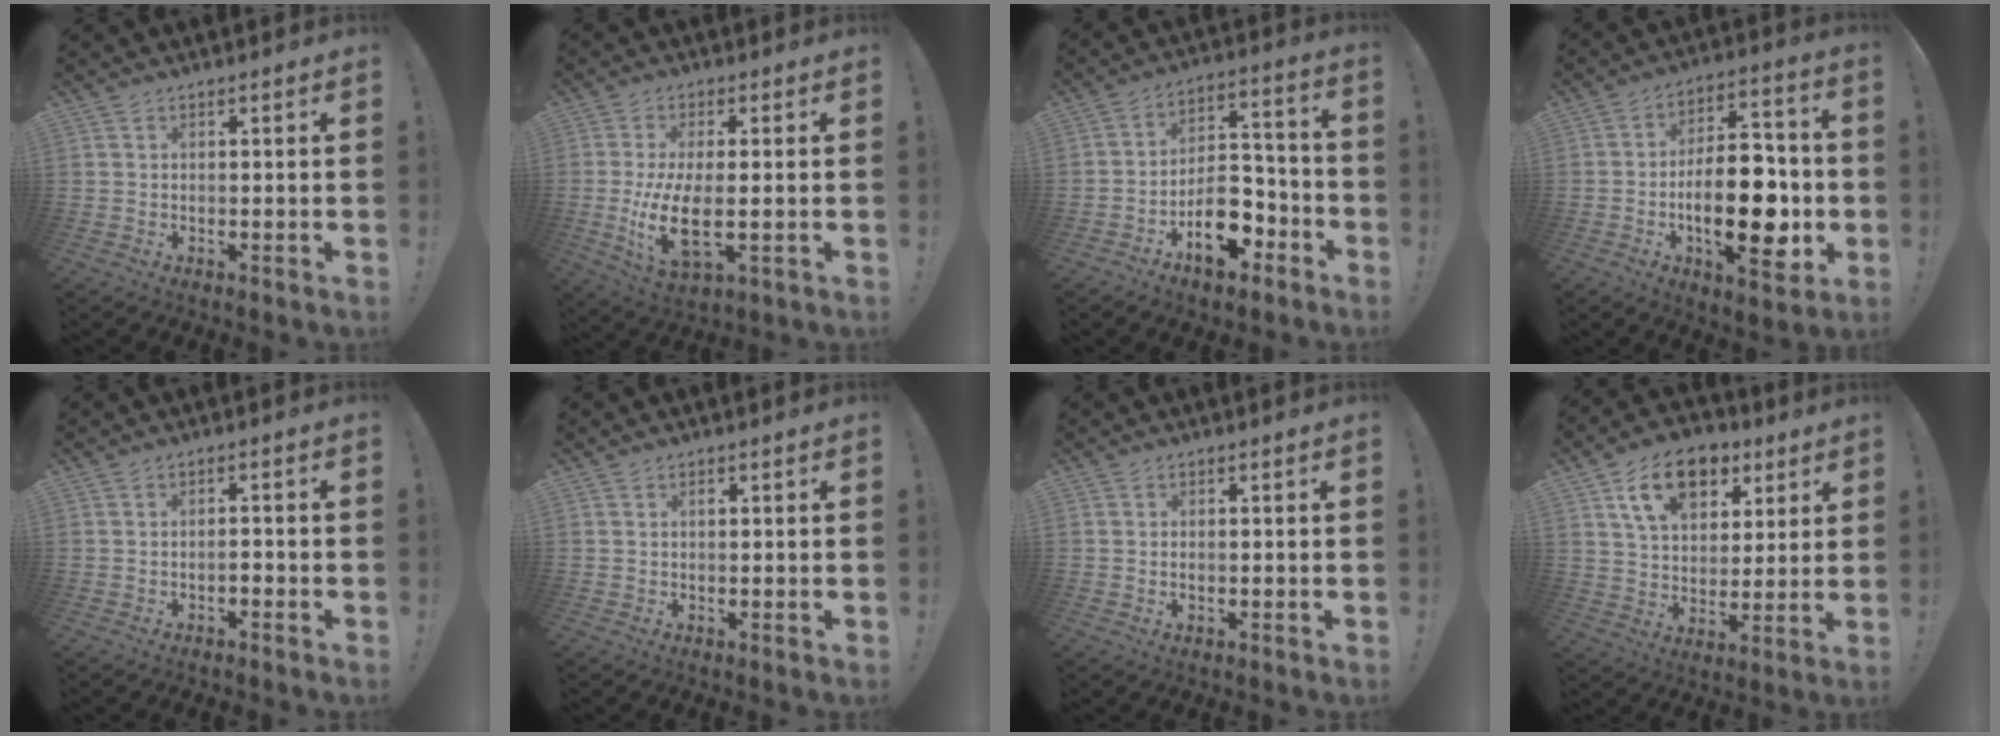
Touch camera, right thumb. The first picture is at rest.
{"total": 11.9, "force": [-2.0, 4.4, 10.9], "torque": [-0.225, -0.013, -0.034]}
{"total": 14.2, "force": [-7.7, 8.5, 8.3], "torque": [-0.104, 0.068, -0.123]}
{"total": 20.7, "force": [-4.5, 9.7, 17.8], "torque": [-0.284, 0.022, -0.067]}
{"total": 1.8, "force": [-1.5, 0.2, 1.0], "torque": [-0.020, 0.003, -0.025]}
{"total": 0.6, "force": [0.2, 0.4, 0.4], "torque": [-0.006, 0.001, 0.004]}
{"total": 0.7, "force": [-0.2, 0.4, 0.6], "torque": [-0.011, 0.000, -0.004]}
{"total": 15.0, "force": [7.8, 9.9, 8.0], "torque": [-0.122, -0.026, 0.144]}